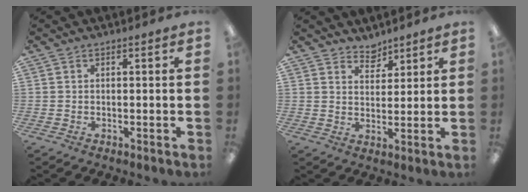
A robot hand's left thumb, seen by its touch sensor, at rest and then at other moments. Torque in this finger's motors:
{"motor_torque": [-0.57, -0.05, -0.40, -0.04, 0.03]}